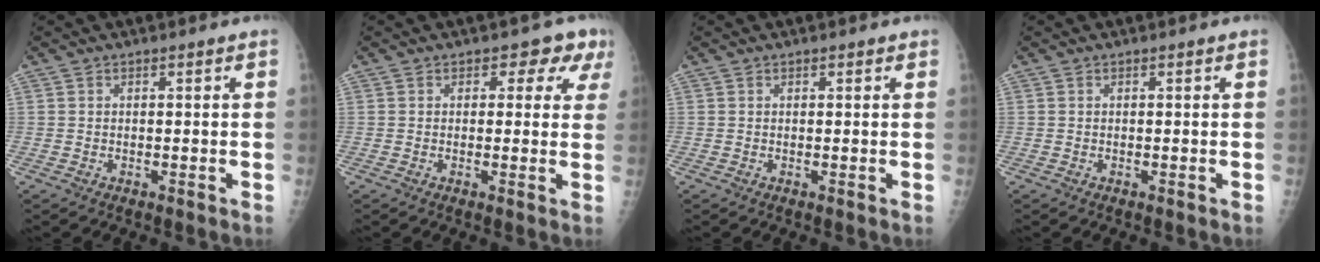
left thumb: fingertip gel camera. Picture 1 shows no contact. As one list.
[{"total": 4.8, "force": [2.6, 3.3, 2.3], "torque": [0.014, -0.008, 0.018]}, {"total": 0.6, "force": [0.5, 0.3, 0.3], "torque": [-0.001, -0.002, 0.004]}, {"total": 0.0}]